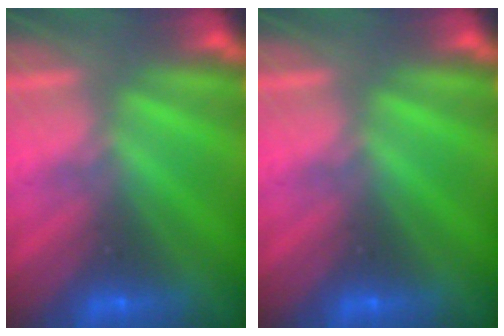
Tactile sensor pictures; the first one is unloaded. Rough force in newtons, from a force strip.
{"total": 0.0}